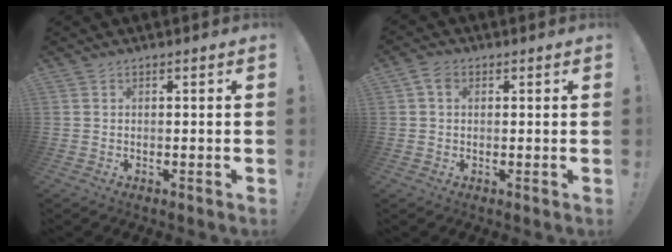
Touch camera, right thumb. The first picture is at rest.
{"total": 3.7, "force": [1.1, 2.7, 2.4], "torque": [-0.043, 0.006, 0.020]}